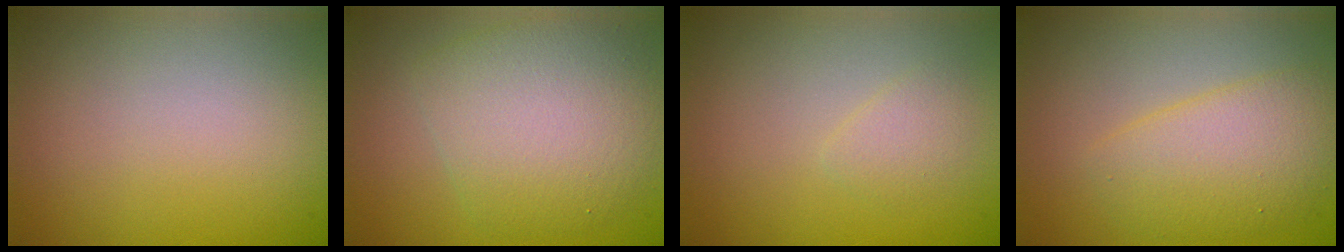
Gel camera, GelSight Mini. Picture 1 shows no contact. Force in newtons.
{"total": 6.2, "press": 6.2, "slide": 0.2}
{"total": 1.3, "press": 1.3, "slide": 0.1}
{"total": 4.3, "press": 4.3, "slide": 0.1}